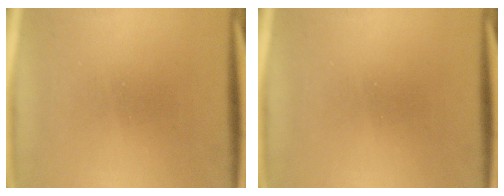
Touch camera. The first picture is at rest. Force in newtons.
{"total": 0.0}